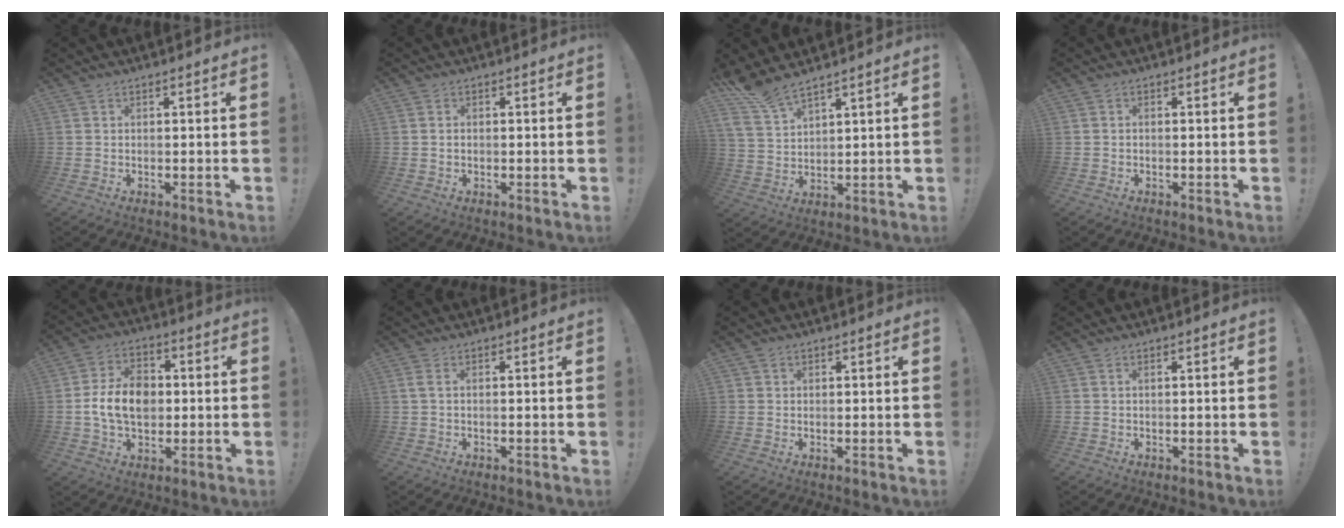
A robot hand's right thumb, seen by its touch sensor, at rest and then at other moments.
{"total": 0.7, "force": [0.1, 0.5, 0.5], "torque": [-0.011, 0.004, 0.002]}
{"total": 7.9, "force": [7.1, 1.5, 3.2], "torque": [-0.074, -0.038, 0.136]}
{"total": 0.5, "force": [-0.4, 0.2, 0.3], "torque": [-0.013, 0.003, -0.006]}
{"total": 13.1, "force": [-0.7, 9.6, 8.9], "torque": [-0.159, 0.018, -0.011]}
{"total": 1.3, "force": [0.1, 0.2, 1.3], "torque": [-0.024, 0.002, 0.003]}
{"total": 1.0, "force": [0.6, 0.8, 0.0], "torque": [0.002, -0.001, 0.010]}
{"total": 0.6, "force": [0.3, 0.1, 0.5], "torque": [-0.013, 0.003, 0.007]}